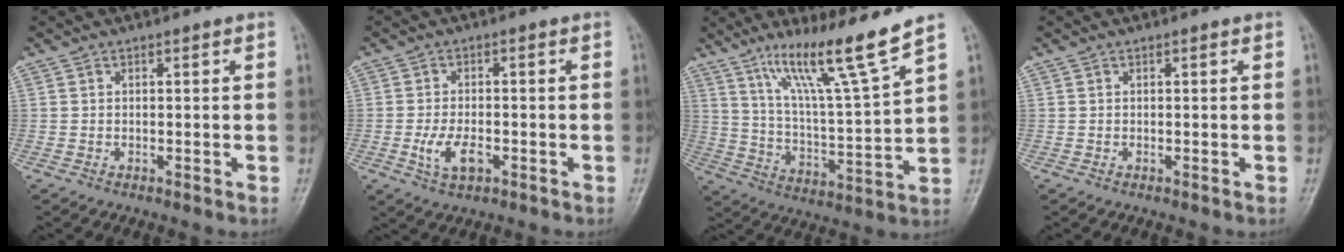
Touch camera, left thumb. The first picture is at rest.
{"total": 5.3, "force": [-1.8, 2.7, 4.2], "torque": [-0.084, 0.005, -0.030]}
{"total": 14.6, "force": [10.1, -0.3, 10.4], "torque": [-0.176, -0.064, 0.182]}
{"total": 0.0}